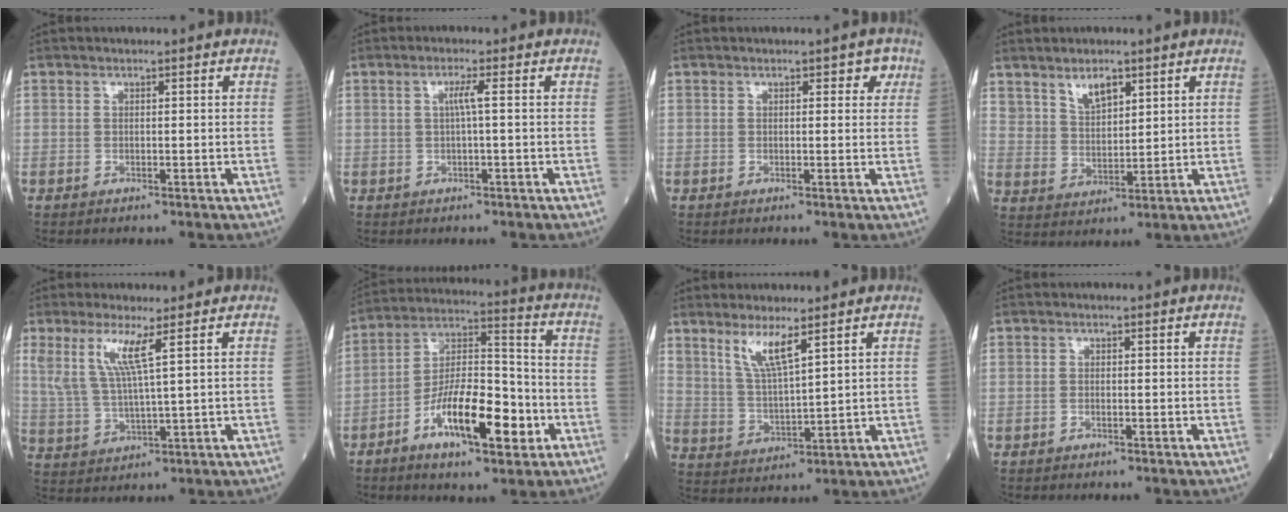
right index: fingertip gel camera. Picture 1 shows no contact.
{"total": 2.0, "force": [0.2, -0.4, 1.9], "torque": [-0.037, 0.002, 0.002]}
{"total": 2.0, "force": [0.9, 1.2, 1.3], "torque": [-0.003, 0.005, 0.006]}
{"total": 5.2, "force": [3.5, 2.4, 3.0], "torque": [-0.057, 0.002, 0.072]}
{"total": 6.7, "force": [3.2, -0.1, 5.9], "torque": [-0.128, -0.001, 0.073]}
{"total": 14.3, "force": [-5.8, 4.4, 12.4], "torque": [-0.222, 0.009, -0.096]}
{"total": 6.2, "force": [4.2, 0.6, 4.6], "torque": [-0.095, -0.011, 0.086]}
{"total": 0.8, "force": [-0.6, 0.0, 0.6], "torque": [-0.012, 0.001, -0.012]}